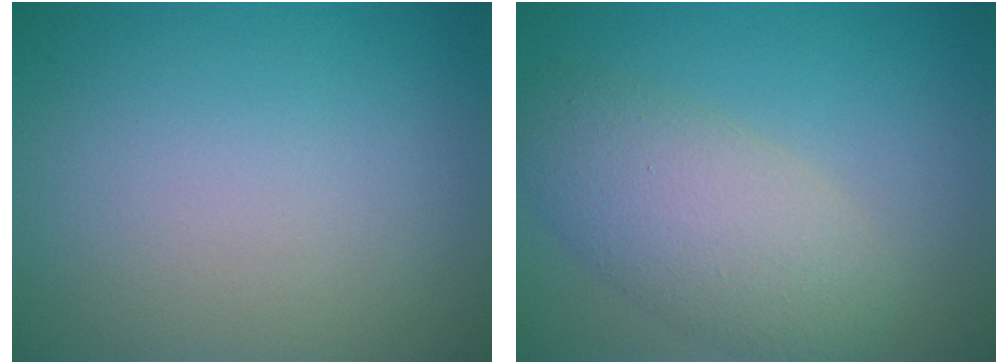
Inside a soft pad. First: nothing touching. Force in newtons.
{"total": 5.6, "press": 5.6, "slide": 0.1}